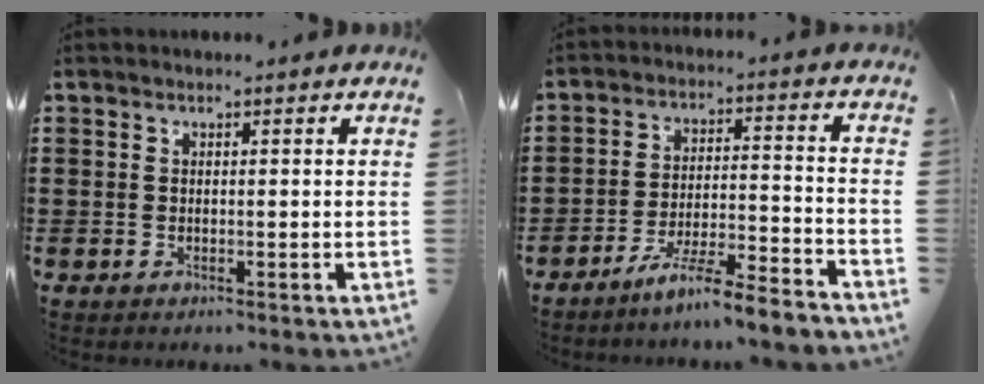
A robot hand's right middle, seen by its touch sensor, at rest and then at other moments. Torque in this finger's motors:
{"motor_torque": [2.14, 0.00, 0.31, 0.15]}